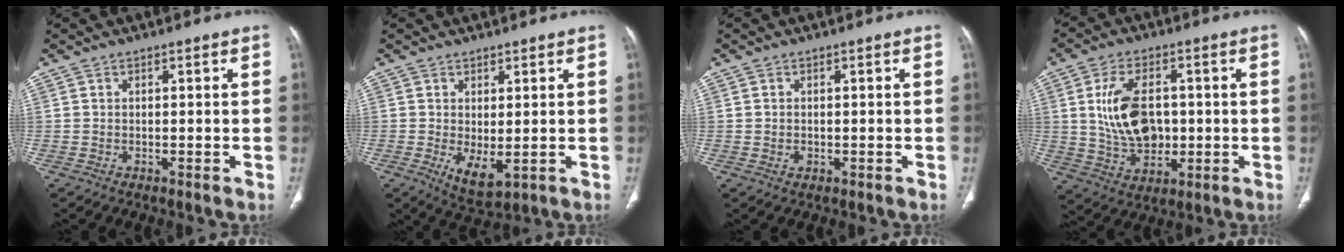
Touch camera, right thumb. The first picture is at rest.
{"total": 5.1, "force": [-0.7, 2.2, 4.6], "torque": [-0.075, -0.018, 0.002]}
{"total": 1.0, "force": [-0.1, 0.8, 0.6], "torque": [-0.010, 0.001, -0.001]}
{"total": 12.5, "force": [1.1, 8.0, 9.5], "torque": [-0.156, -0.004, 0.032]}